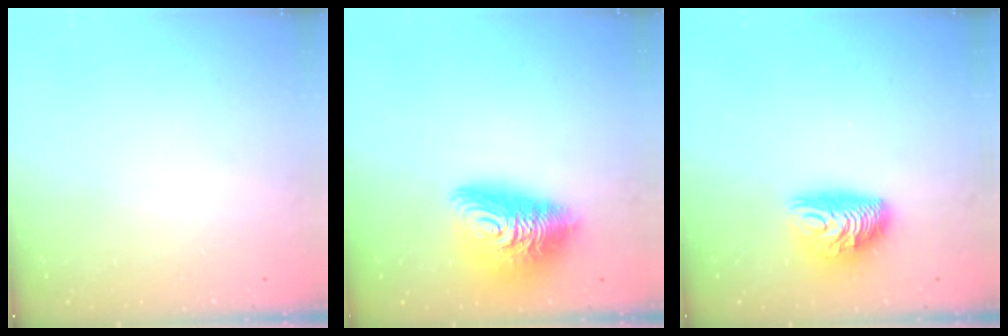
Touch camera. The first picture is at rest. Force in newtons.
{"total": 14.7, "press": 14.6, "slide": 1.3}
{"total": 11.4, "press": 11.3, "slide": 0.9}